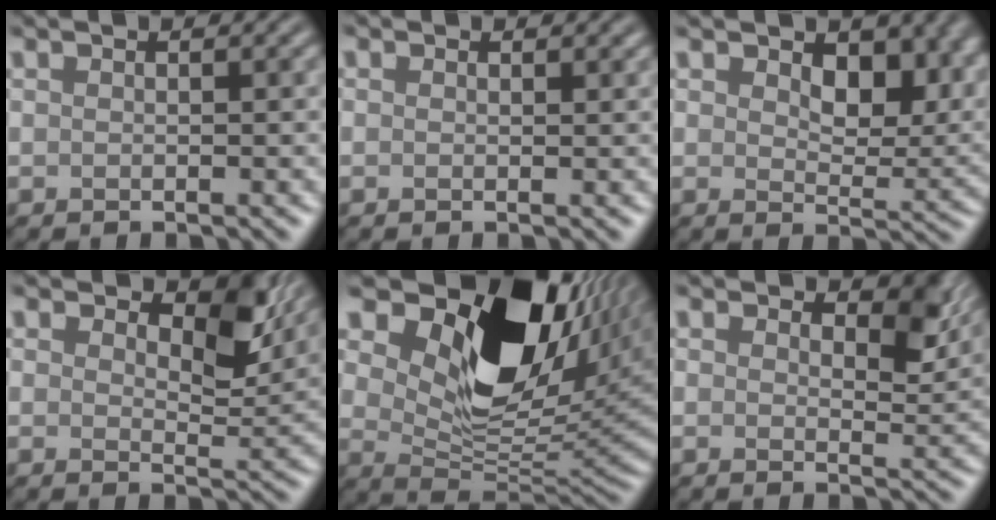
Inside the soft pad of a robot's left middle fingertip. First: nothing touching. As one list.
[{"total": 0.6, "force": [0.4, 0.4, 0.2], "torque": [-0.003, -0.003, 0.001]}, {"total": 8.1, "force": [3.1, 4.7, 5.8], "torque": [-0.086, -0.016, 0.051]}, {"total": 5.3, "force": [2.6, 2.8, 3.8], "torque": [-0.053, -0.004, 0.030]}, {"total": 15.5, "force": [7.4, 8.8, 10.4], "torque": [-0.173, -0.002, 0.133]}, {"total": 3.8, "force": [1.9, 2.1, 2.5], "torque": [-0.037, -0.004, 0.023]}]